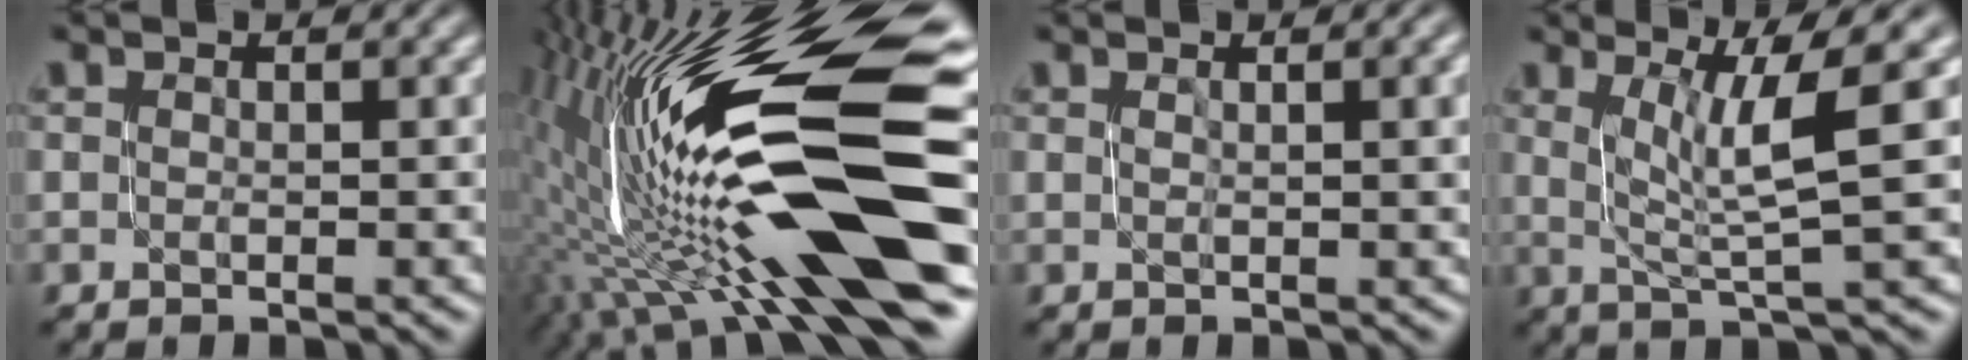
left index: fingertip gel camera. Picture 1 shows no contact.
{"total": 15.6, "force": [-2.4, 3.9, 14.9], "torque": [-0.275, 0.020, -0.039]}
{"total": 3.2, "force": [0.6, 1.2, 3.0], "torque": [-0.026, 0.008, 0.004]}
{"total": 5.1, "force": [1.5, 0.7, 4.8], "torque": [-0.082, 0.003, 0.028]}